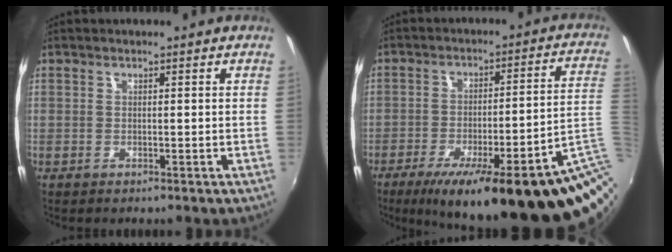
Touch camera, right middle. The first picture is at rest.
{"total": 27.0, "force": [-15.1, 3.5, 22.1], "torque": [-0.291, -0.022, -0.204]}